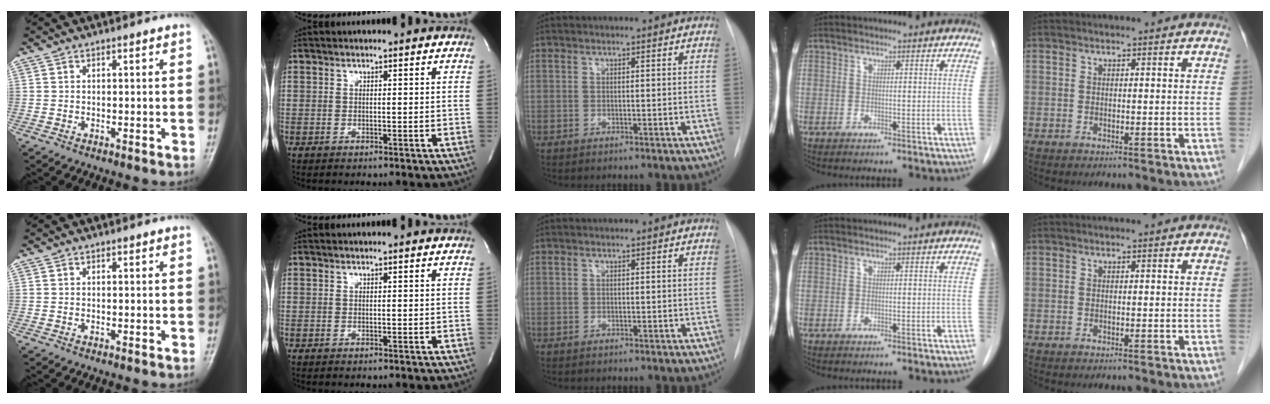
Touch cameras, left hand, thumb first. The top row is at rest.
{}